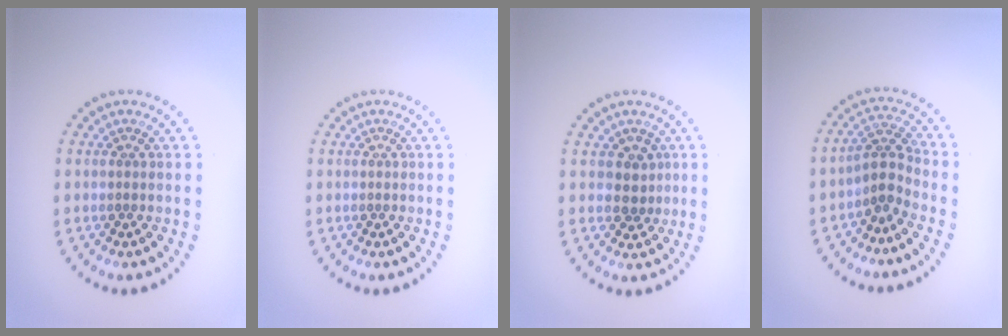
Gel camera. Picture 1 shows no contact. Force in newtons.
{"total": 0.0}
{"total": 1.9, "press": 1.4, "slide": 1.3}
{"total": 2.7, "press": 1.9, "slide": 2.0}